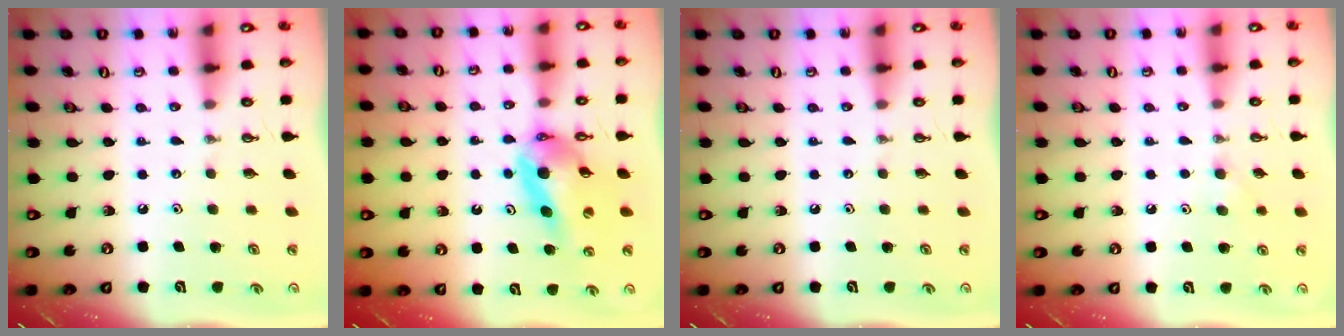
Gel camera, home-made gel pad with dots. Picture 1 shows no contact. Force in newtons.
{"total": 11.1, "press": 11.0, "slide": 1.4}
{"total": 0.0}
{"total": 4.2, "press": 4.0, "slide": 1.2}